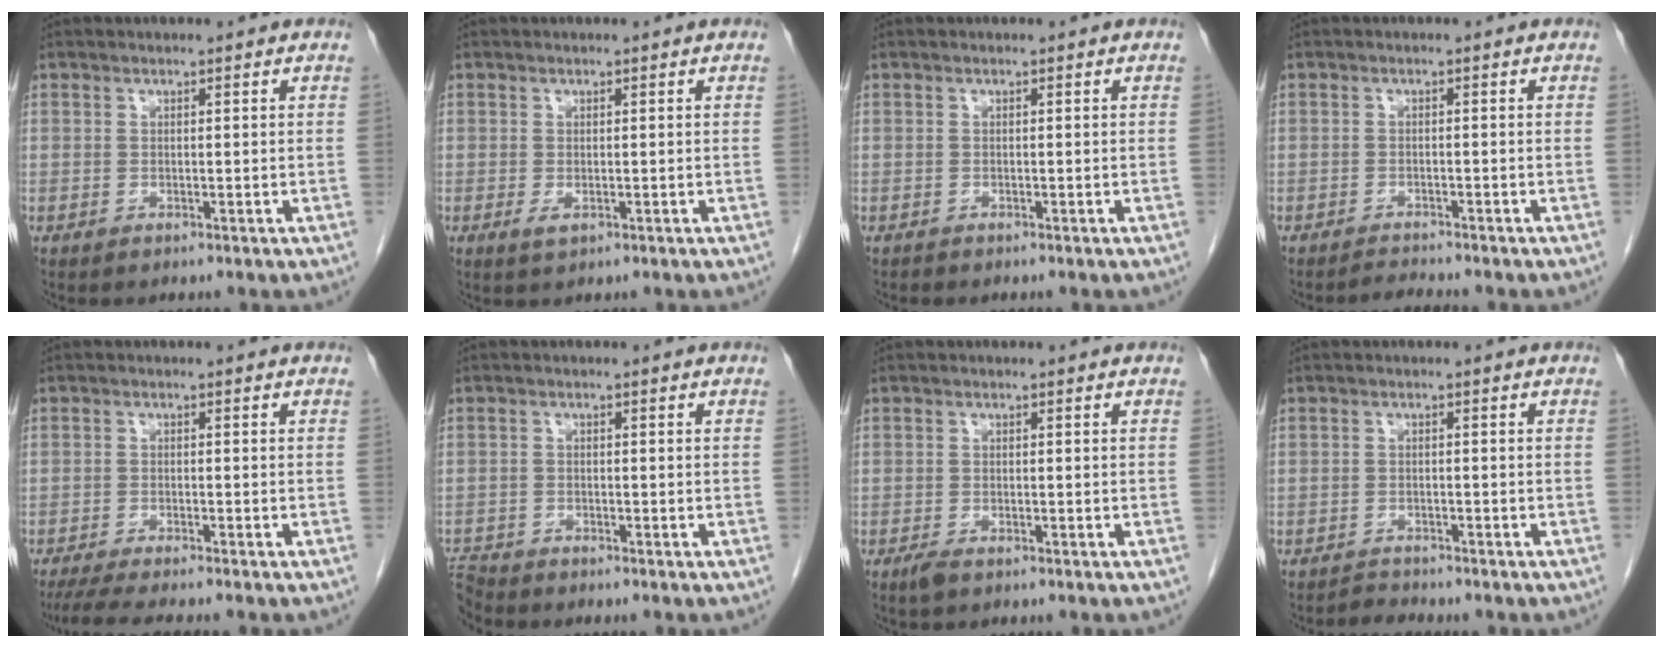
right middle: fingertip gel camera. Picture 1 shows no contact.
{"total": 1.2, "force": [-0.3, 0.6, 1.0], "torque": [-0.019, -0.003, -0.003]}
{"total": 0.0}
{"total": 1.7, "force": [-1.7, -0.5, 0.0], "torque": [-0.010, -0.013, -0.026]}
{"total": 6.7, "force": [-5.7, -0.1, 3.5], "torque": [-0.052, -0.018, -0.092]}
{"total": 3.2, "force": [-3.2, 0.2, -0.1], "torque": [0.004, -0.014, -0.062]}
{"total": 1.4, "force": [-1.0, 0.4, 0.9], "torque": [-0.024, -0.003, -0.017]}
{"total": 1.6, "force": [-1.5, -0.1, -0.4], "torque": [0.003, -0.011, -0.024]}